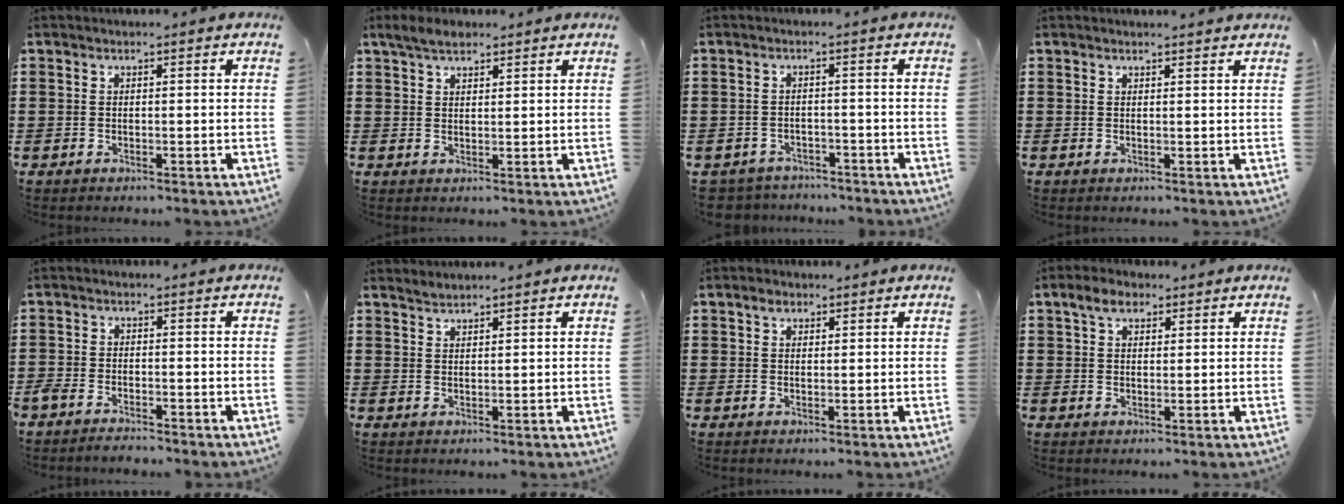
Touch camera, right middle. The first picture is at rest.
{"total": 2.7, "force": [2.3, 0.9, 1.2], "torque": [-0.021, 0.002, 0.042]}
{"total": 2.8, "force": [-2.8, 0.5, -0.3], "torque": [-0.002, -0.002, -0.063]}
{"total": 0.9, "force": [0.9, -0.1, 0.2], "torque": [0.003, -0.006, 0.016]}
{"total": 2.4, "force": [-2.4, 0.4, 0.4], "torque": [-0.027, -0.004, -0.054]}
{"total": 1.3, "force": [1.3, -0.2, -0.1], "torque": [-0.001, 0.000, 0.026]}
{"total": 1.8, "force": [1.3, 1.0, 0.7], "torque": [-0.010, 0.001, 0.022]}
{"total": 3.7, "force": [2.5, 2.0, 2.0], "torque": [-0.038, 0.007, 0.043]}